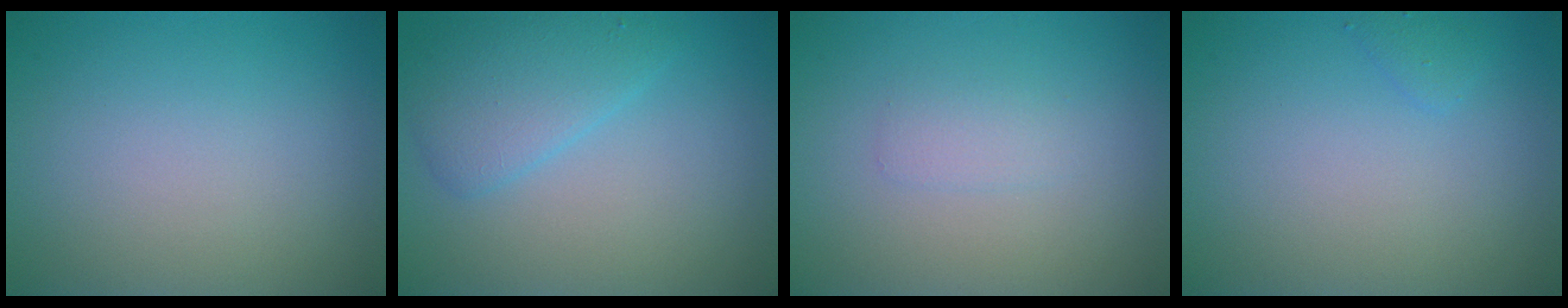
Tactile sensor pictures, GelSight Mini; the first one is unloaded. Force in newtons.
{"total": 3.5, "press": 3.5, "slide": 0.2}
{"total": 1.2, "press": 1.2, "slide": 0.0}
{"total": 0.8, "press": 0.8, "slide": 0.0}